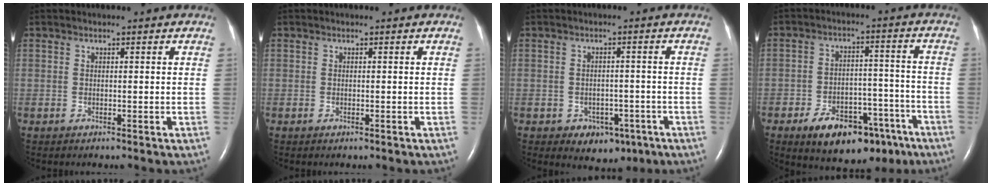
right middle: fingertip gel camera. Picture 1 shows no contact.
{"total": 0.0}
{"total": 5.2, "force": [-2.6, 3.7, 2.4], "torque": [-0.032, 0.011, -0.022]}
{"total": 14.1, "force": [-9.1, 7.0, 8.3], "torque": [-0.110, 0.018, -0.127]}